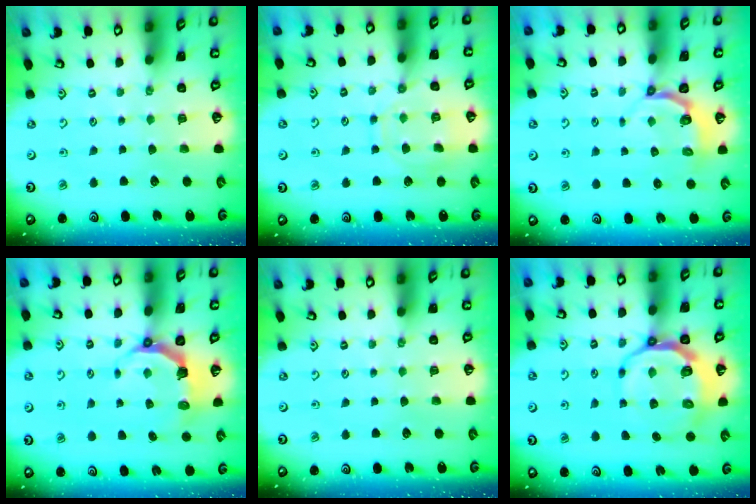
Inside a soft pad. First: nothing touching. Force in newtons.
{"total": 11.6, "press": 11.6, "slide": 1.0}
{"total": 3.9, "press": 2.8, "slide": 2.7}
{"total": 5.3, "press": 3.5, "slide": 4.0}
{"total": 0.0}
{"total": 10.1, "press": 9.4, "slide": 3.6}